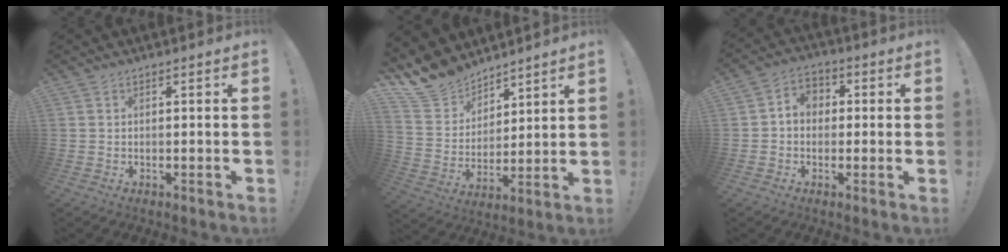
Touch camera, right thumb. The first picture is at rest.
{"total": 12.9, "force": [11.1, 6.2, 1.8], "torque": [-0.065, -0.087, 0.216]}
{"total": 5.6, "force": [-0.2, 4.6, 3.1], "torque": [-0.062, 0.019, 0.000]}